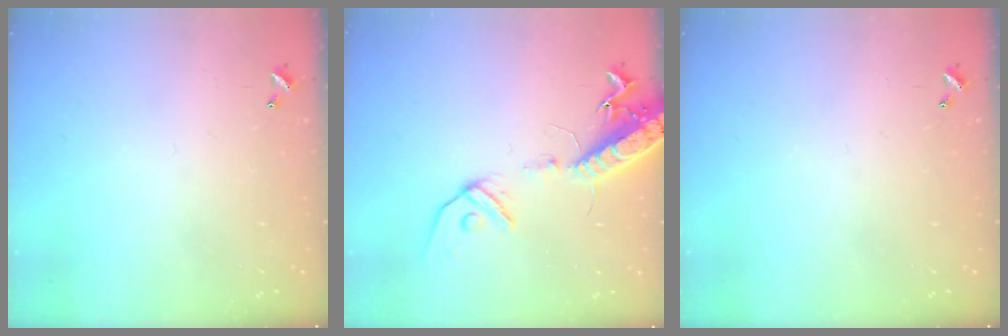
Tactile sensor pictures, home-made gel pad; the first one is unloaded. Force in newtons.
{"total": 15.1, "press": 14.7, "slide": 3.4}
{"total": 0.0}